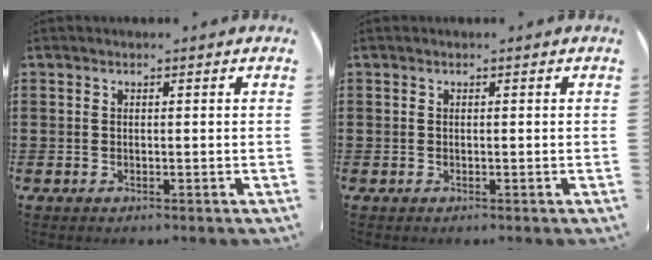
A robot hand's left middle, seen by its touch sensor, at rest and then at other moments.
{"total": 0.0}